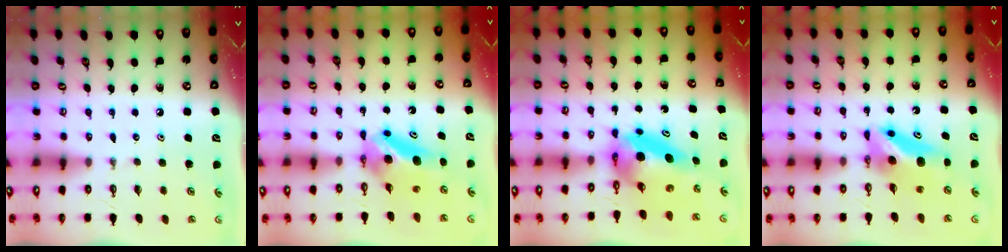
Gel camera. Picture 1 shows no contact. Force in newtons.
{"total": 6.5, "press": 6.2, "slide": 1.9}
{"total": 7.6, "press": 7.6, "slide": 0.6}
{"total": 6.4, "press": 6.4, "slide": 0.8}